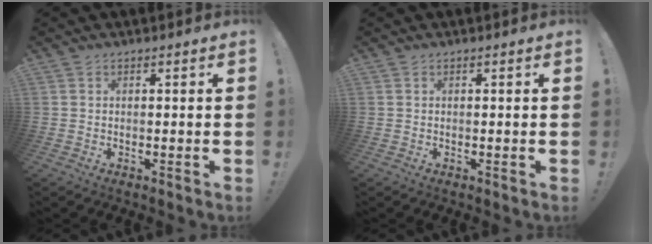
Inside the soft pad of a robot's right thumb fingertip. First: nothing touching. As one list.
[{"total": 0.0}]